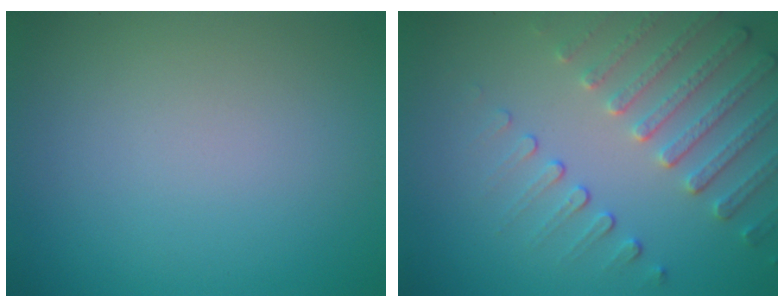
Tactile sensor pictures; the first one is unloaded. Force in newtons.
{"total": 4.7, "press": 3.6, "slide": 3.0}